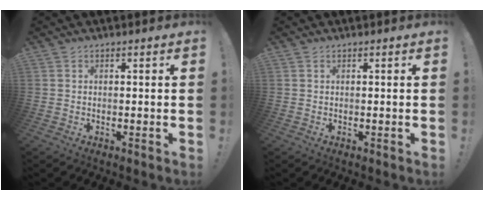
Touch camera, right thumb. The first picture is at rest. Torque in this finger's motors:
{"motor_torque": [0.04, 0.34, 0.04, -0.11, 0.09]}